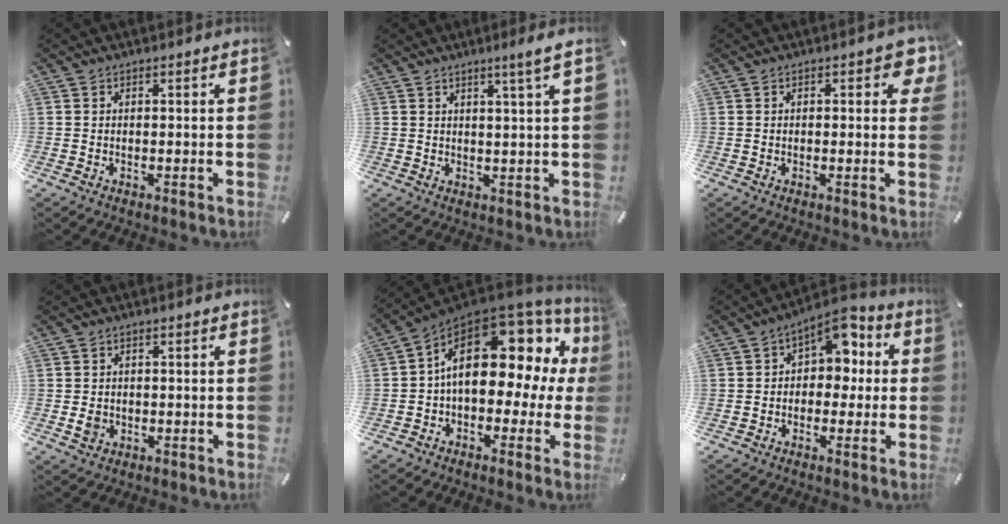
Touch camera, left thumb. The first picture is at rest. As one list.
[{"total": 4.7, "force": [2.7, -0.4, 3.9], "torque": [-0.070, -0.008, 0.043]}, {"total": 4.1, "force": [1.0, 2.0, 3.5], "torque": [-0.038, -0.003, 0.010]}, {"total": 2.5, "force": [-0.4, 2.1, 1.3], "torque": [-0.024, 0.005, -0.007]}, {"total": 19.9, "force": [5.2, 11.7, 15.2], "torque": [-0.226, -0.034, 0.086]}, {"total": 8.4, "force": [2.7, 5.9, 5.4], "torque": [-0.070, -0.017, 0.043]}]